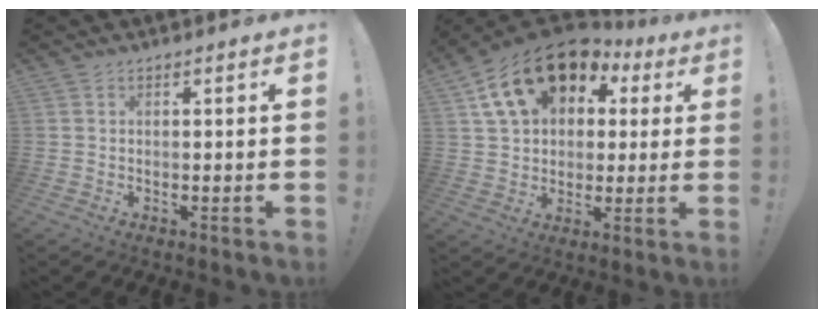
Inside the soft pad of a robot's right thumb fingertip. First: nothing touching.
{"total": 19.5, "force": [9.6, 13.0, 10.9], "torque": [-0.170, -0.042, 0.184]}